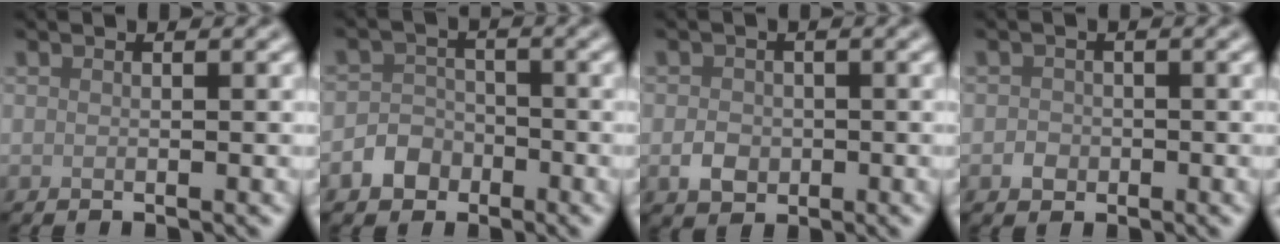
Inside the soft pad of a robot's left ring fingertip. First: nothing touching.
{"total": 2.6, "force": [-1.4, 2.1, 0.7], "torque": [-0.006, 0.007, -0.030]}
{"total": 2.1, "force": [-0.5, 1.8, 1.1], "torque": [-0.017, -0.002, -0.014]}
{"total": 1.2, "force": [-0.4, 1.1, 0.3], "torque": [0.001, -0.001, -0.010]}